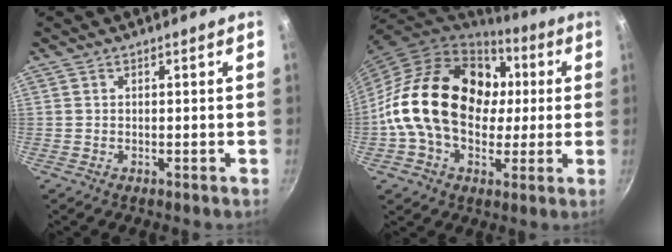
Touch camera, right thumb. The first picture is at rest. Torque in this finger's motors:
{"motor_torque": [-0.91, 2.55, 1.95, -0.82, 0.32]}